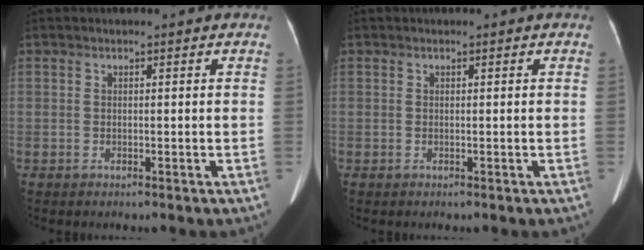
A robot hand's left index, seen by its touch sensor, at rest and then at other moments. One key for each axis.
{"total": 0.0}